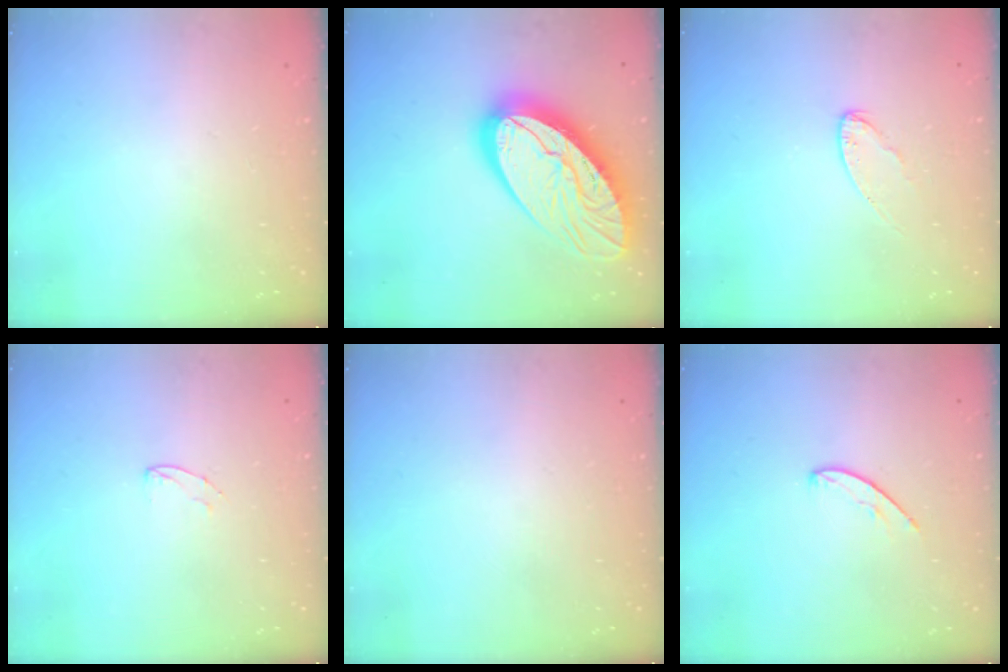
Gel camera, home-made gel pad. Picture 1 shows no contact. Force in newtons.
{"total": 24.2, "press": 24.1, "slide": 2.4}
{"total": 5.4, "press": 5.4, "slide": 0.6}
{"total": 3.8, "press": 3.8, "slide": 0.4}
{"total": 0.0}
{"total": 5.3, "press": 5.3, "slide": 0.5}